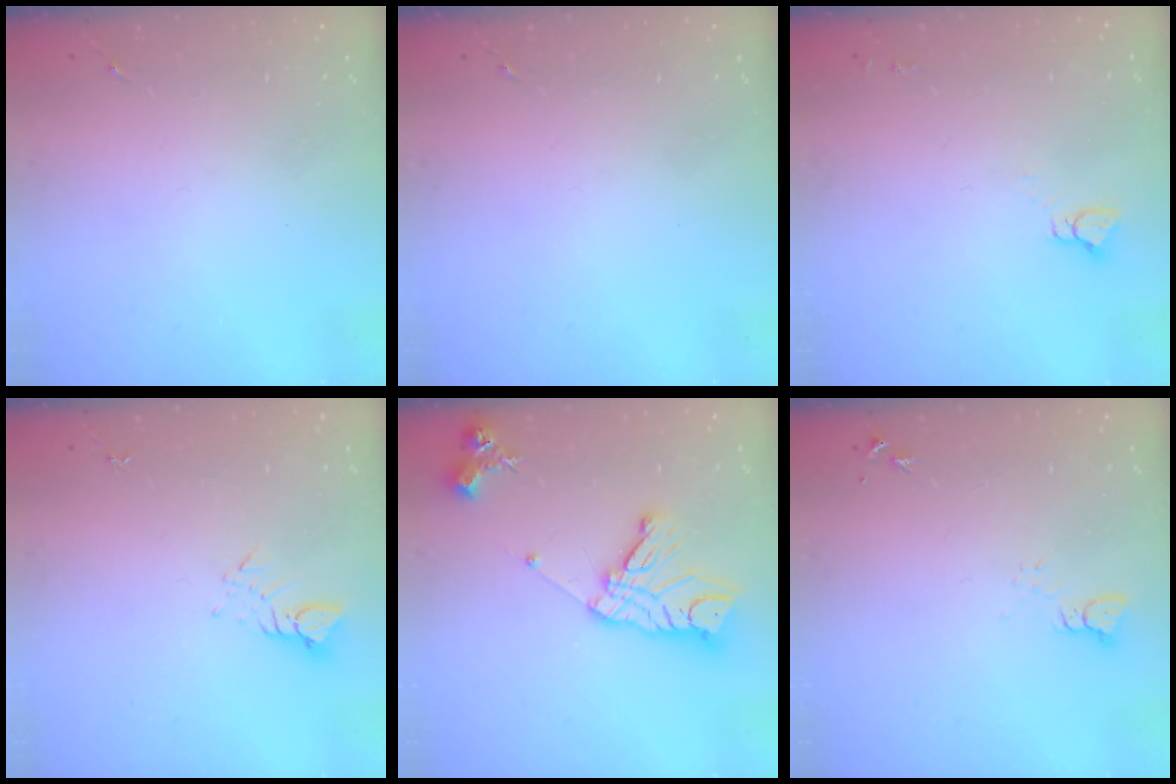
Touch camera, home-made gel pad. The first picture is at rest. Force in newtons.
{"total": 0.0}
{"total": 3.3, "press": 3.3, "slide": 0.2}
{"total": 3.1, "press": 3.1, "slide": 0.3}
{"total": 16.3, "press": 16.2, "slide": 1.4}
{"total": 2.2, "press": 2.2, "slide": 0.2}